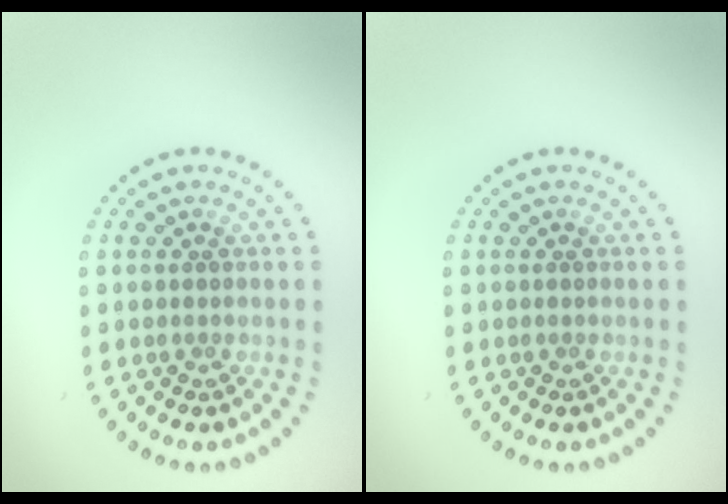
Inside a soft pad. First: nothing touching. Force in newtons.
{"total": 0.0}